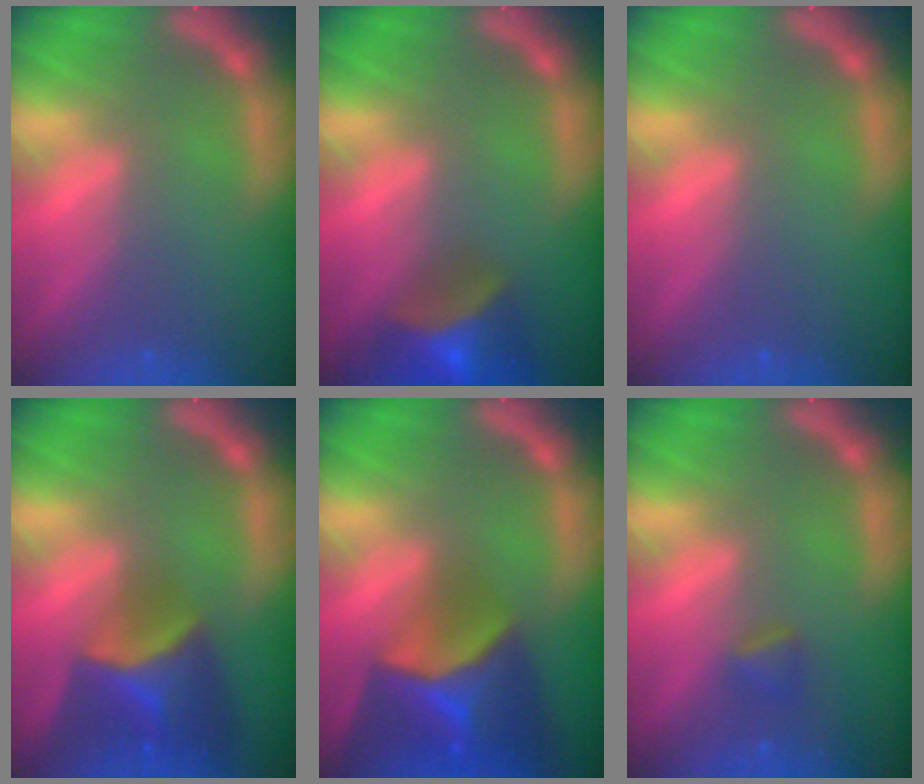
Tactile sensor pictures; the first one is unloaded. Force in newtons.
{"total": 7.0}
{"total": 0.0}
{"total": 6.9}
{"total": 9.9}
{"total": 1.4}